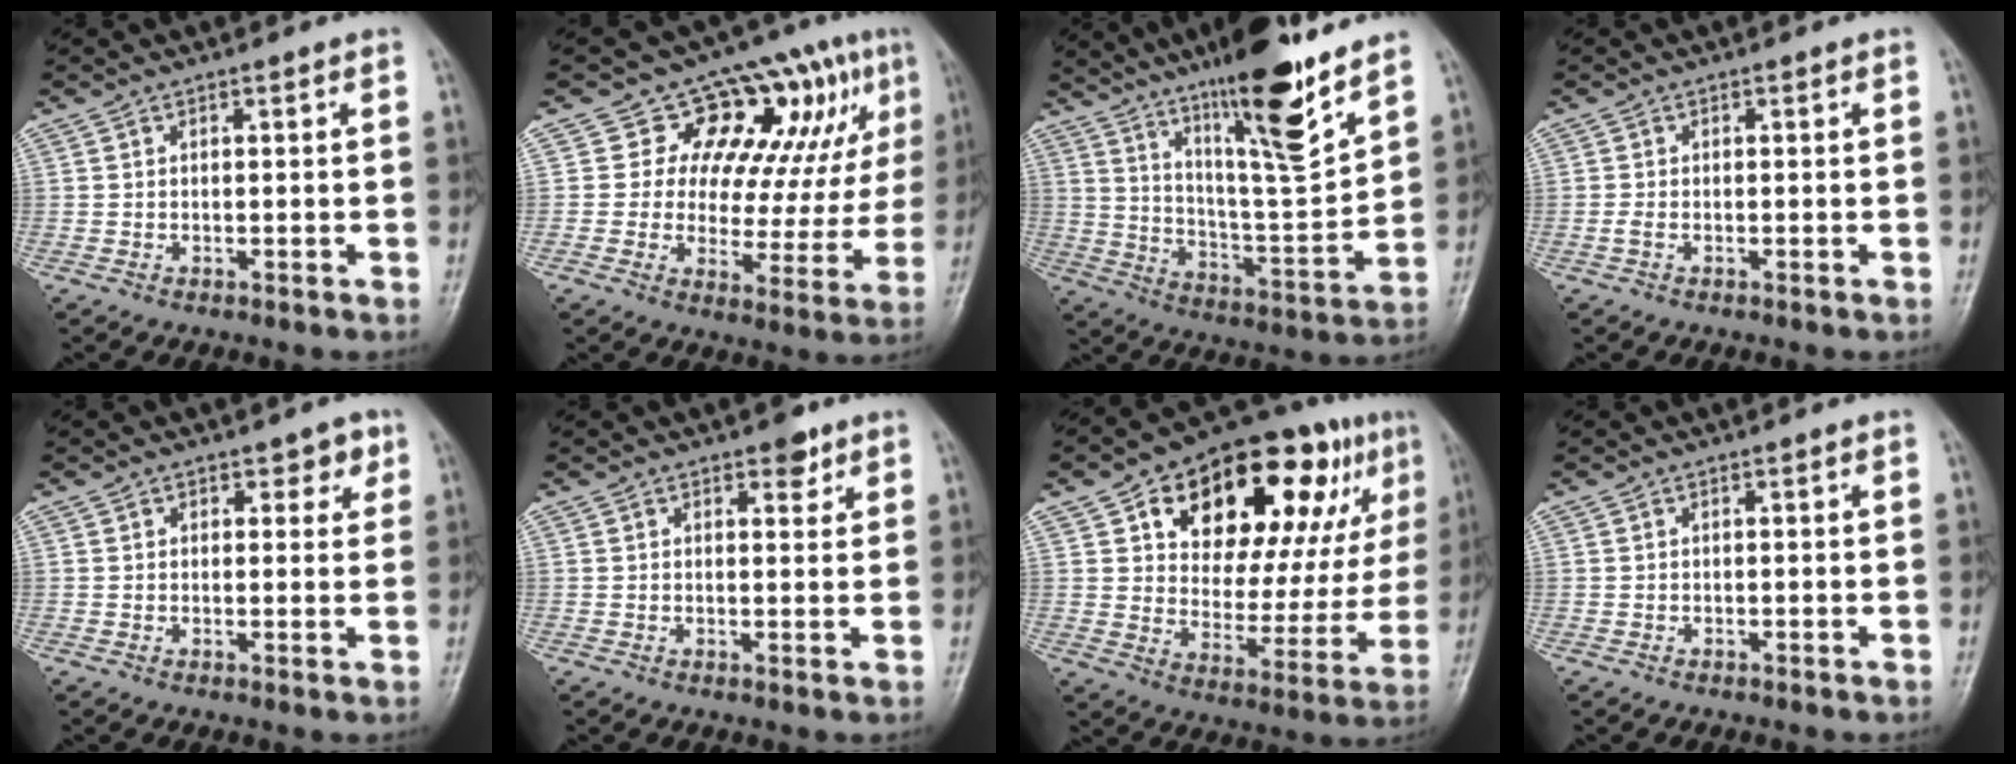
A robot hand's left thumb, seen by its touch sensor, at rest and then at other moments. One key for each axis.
{"total": 14.1, "fx": 6.3, "fy": 8.6, "fz": 9.2, "tx": -0.063, "ty": -0.014, "tz": 0.080}
{"total": 18.6, "fx": 12.8, "fy": 2.8, "fz": 13.3, "tx": -0.194, "ty": -0.081, "tz": 0.217}
{"total": 0.7, "fx": -0.2, "fy": 0.4, "fz": 0.6, "tx": -0.019, "ty": -0.003, "tz": -0.006}
{"total": 3.3, "fx": 1.8, "fy": 2.2, "fz": 1.6, "tx": 0.010, "ty": -0.007, "tz": 0.020}
{"total": 3.0, "fx": 2.0, "fy": 1.6, "fz": 1.6, "tx": -0.005, "ty": -0.009, "tz": 0.026}
{"total": 27.5, "fx": 12.3, "fy": 13.7, "fz": 20.5, "tx": -0.253, "ty": 0.002, "tz": 0.188}
{"total": 0.0}